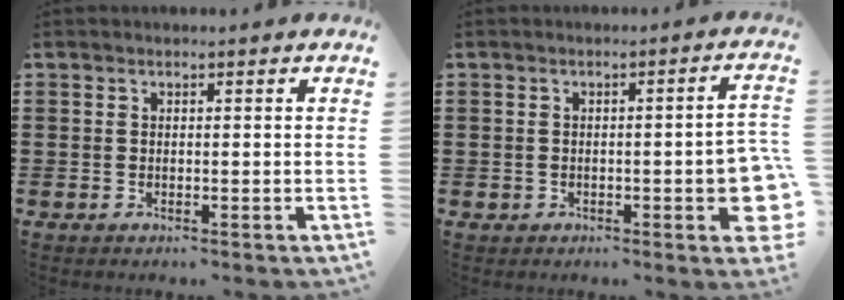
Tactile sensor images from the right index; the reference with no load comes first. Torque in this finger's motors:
{"motor_torque": [0.81, 0.26, 0.42, 0.04]}